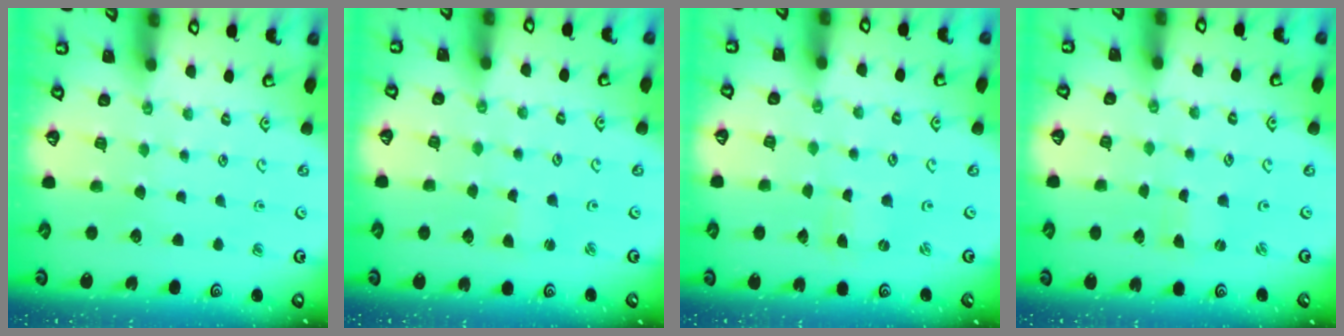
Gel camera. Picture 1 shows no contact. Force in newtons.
{"total": 1.6, "press": 1.6, "slide": 0.3}
{"total": 0.0}
{"total": 0.0}